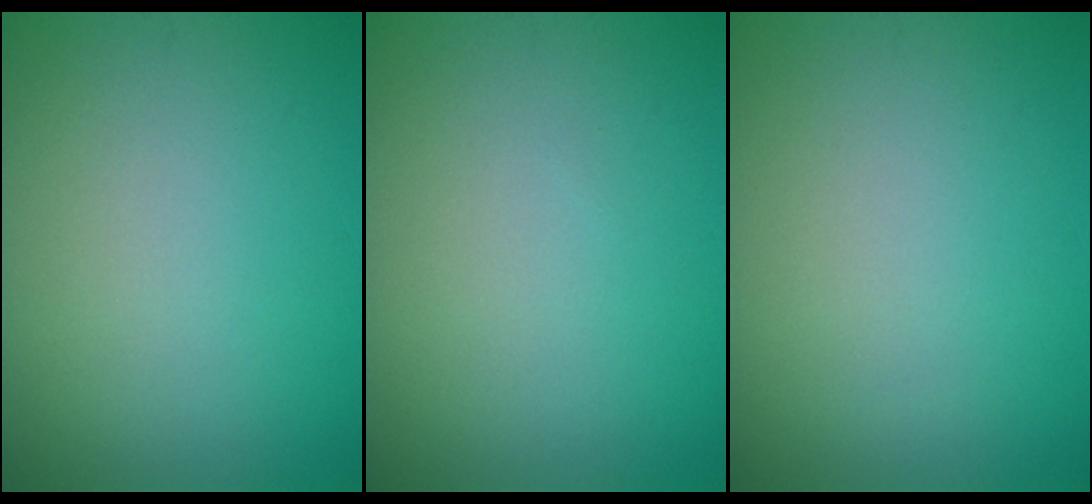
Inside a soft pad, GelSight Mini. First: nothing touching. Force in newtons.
{"total": 0.0}
{"total": 0.0}